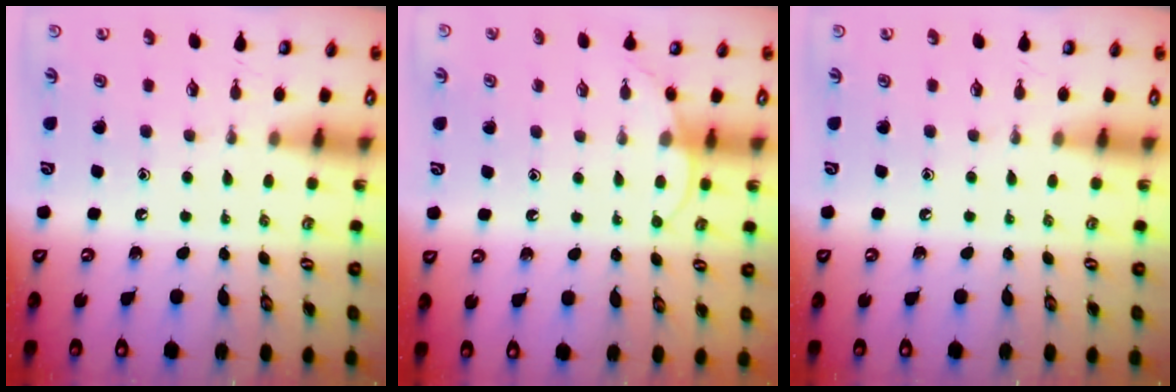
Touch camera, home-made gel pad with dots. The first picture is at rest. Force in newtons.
{"total": 5.6, "press": 5.6, "slide": 0.4}
{"total": 0.0}